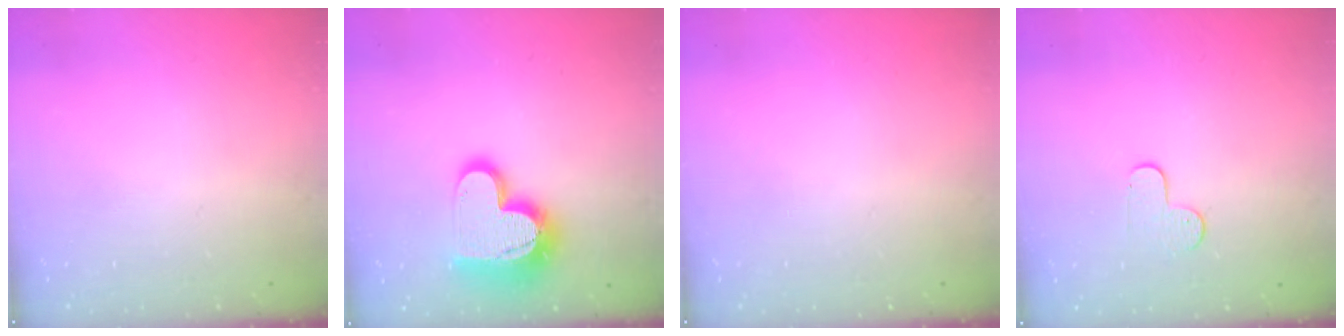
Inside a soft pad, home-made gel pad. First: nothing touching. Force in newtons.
{"total": 15.7, "press": 15.7, "slide": 1.1}
{"total": 0.0}
{"total": 6.2, "press": 6.2, "slide": 0.6}